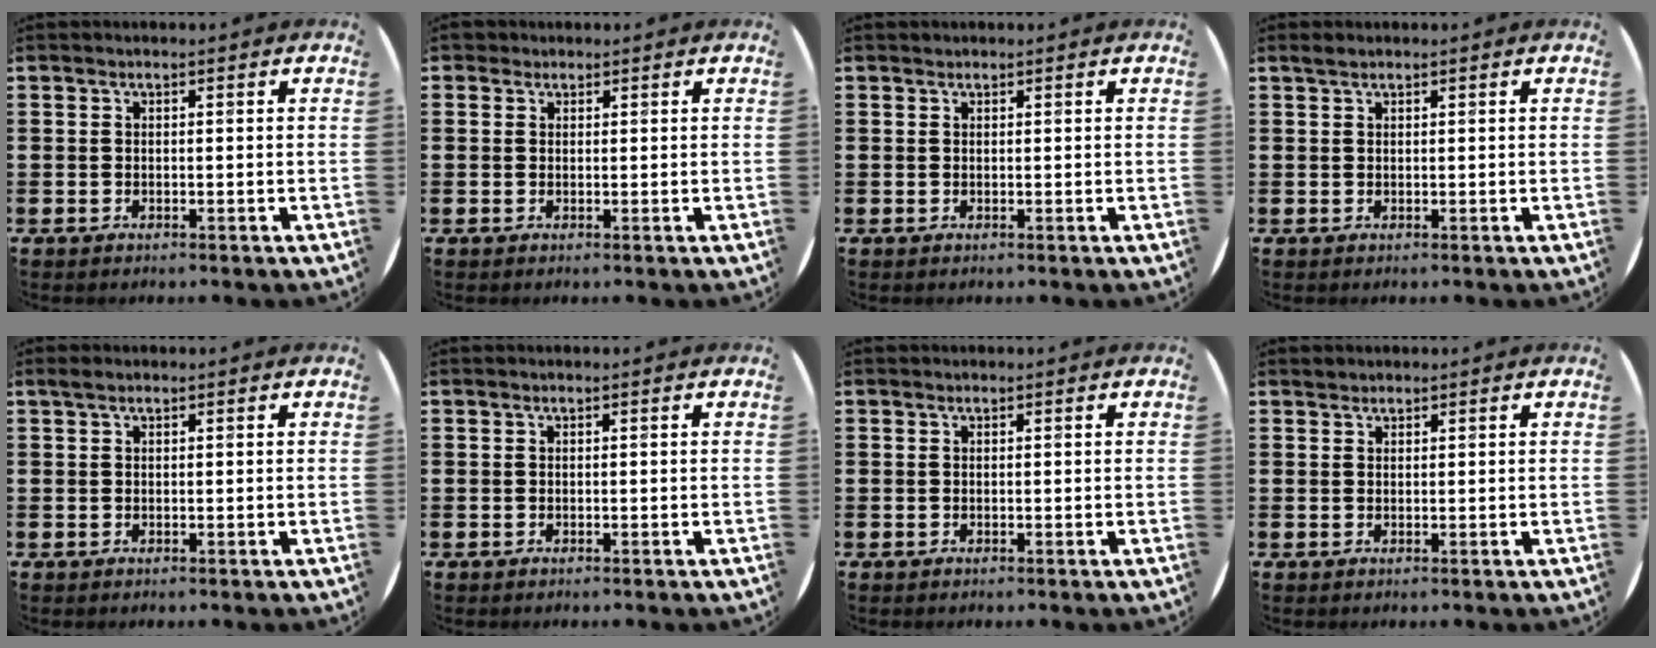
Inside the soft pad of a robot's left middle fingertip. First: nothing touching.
{"total": 1.2, "force": [1.0, 0.7, 0.1], "torque": [0.004, 0.003, 0.016]}
{"total": 0.0}
{"total": 0.7, "force": [0.7, 0.2, 0.1], "torque": [-0.003, 0.001, 0.013]}
{"total": 0.8, "force": [0.6, 0.3, 0.4], "torque": [-0.007, 0.004, 0.009]}
{"total": 0.0}
{"total": 0.0}
{"total": 0.8, "force": [0.8, 0.2, -0.2], "torque": [0.003, 0.003, 0.015]}